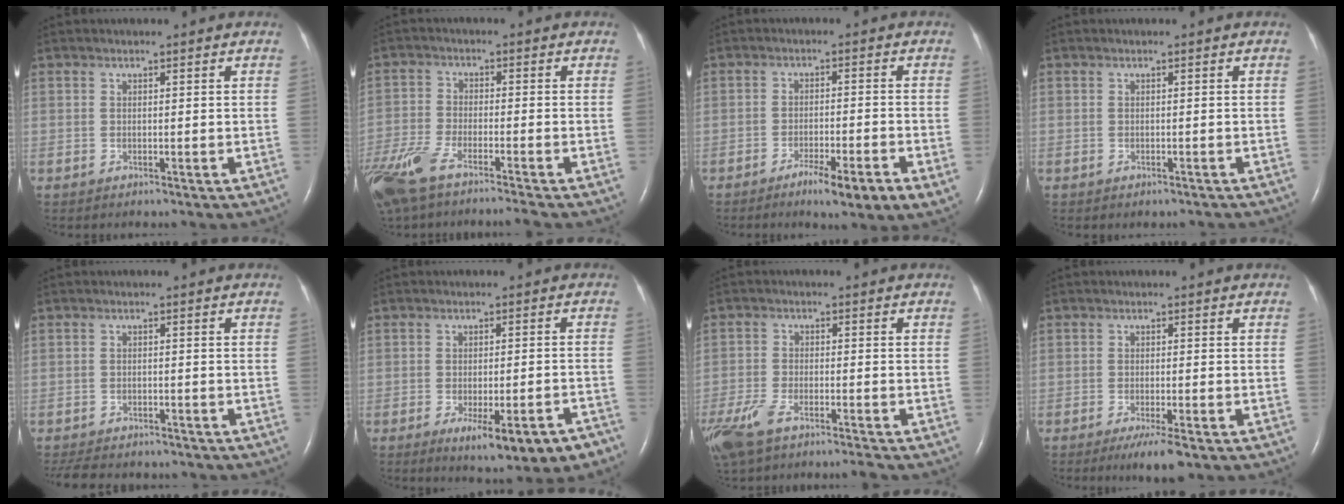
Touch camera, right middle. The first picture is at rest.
{"total": 10.4, "force": [-8.2, 1.2, 6.3], "torque": [-0.130, -0.020, -0.152]}
{"total": 7.2, "force": [-3.8, 0.3, 6.2], "torque": [-0.096, -0.012, -0.055]}
{"total": 0.9, "force": [-0.8, 0.4, 0.2], "torque": [-0.006, 0.000, -0.010]}
{"total": 9.9, "force": [-8.7, 3.1, 3.7], "torque": [-0.071, -0.005, -0.117]}
{"total": 9.9, "force": [-6.4, 2.3, 7.2], "torque": [-0.087, -0.008, -0.081]}
{"total": 8.3, "force": [-6.4, 1.7, 5.0], "torque": [-0.106, -0.015, -0.122]}
{"total": 4.4, "force": [-2.9, 0.3, 3.4], "torque": [-0.058, -0.013, -0.047]}